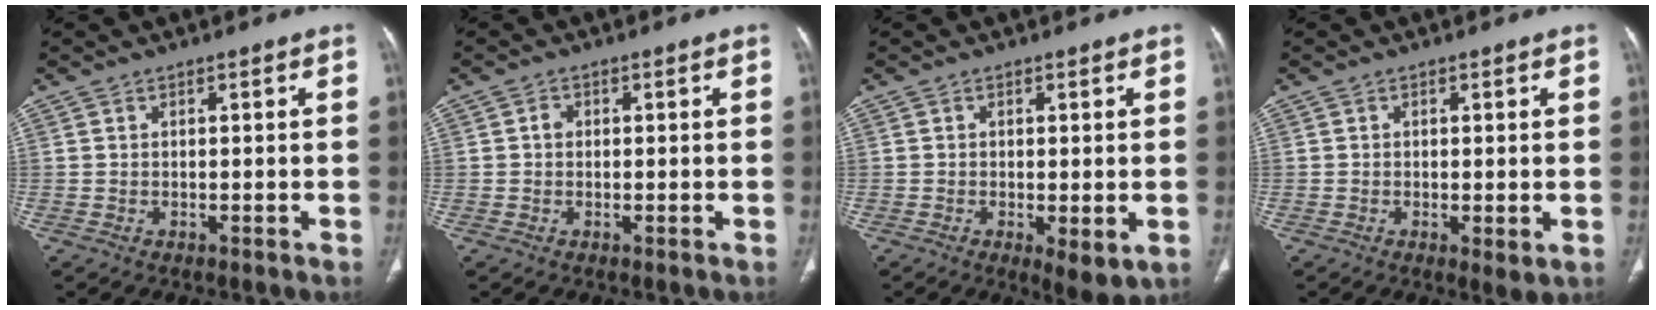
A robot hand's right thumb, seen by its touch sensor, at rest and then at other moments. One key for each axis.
{"total": 1.2, "fx": 0.1, "fy": 1.1, "fz": 0.6, "tx": -0.005, "ty": 0.005, "tz": -0.001}
{"total": 5.3, "fx": -1.4, "fy": 1.8, "fz": 4.8, "tx": -0.073, "ty": -0.017, "tz": -0.016}
{"total": 2.6, "fx": -0.5, "fy": 0.8, "fz": 2.4, "tx": -0.041, "ty": -0.011, "tz": -0.008}